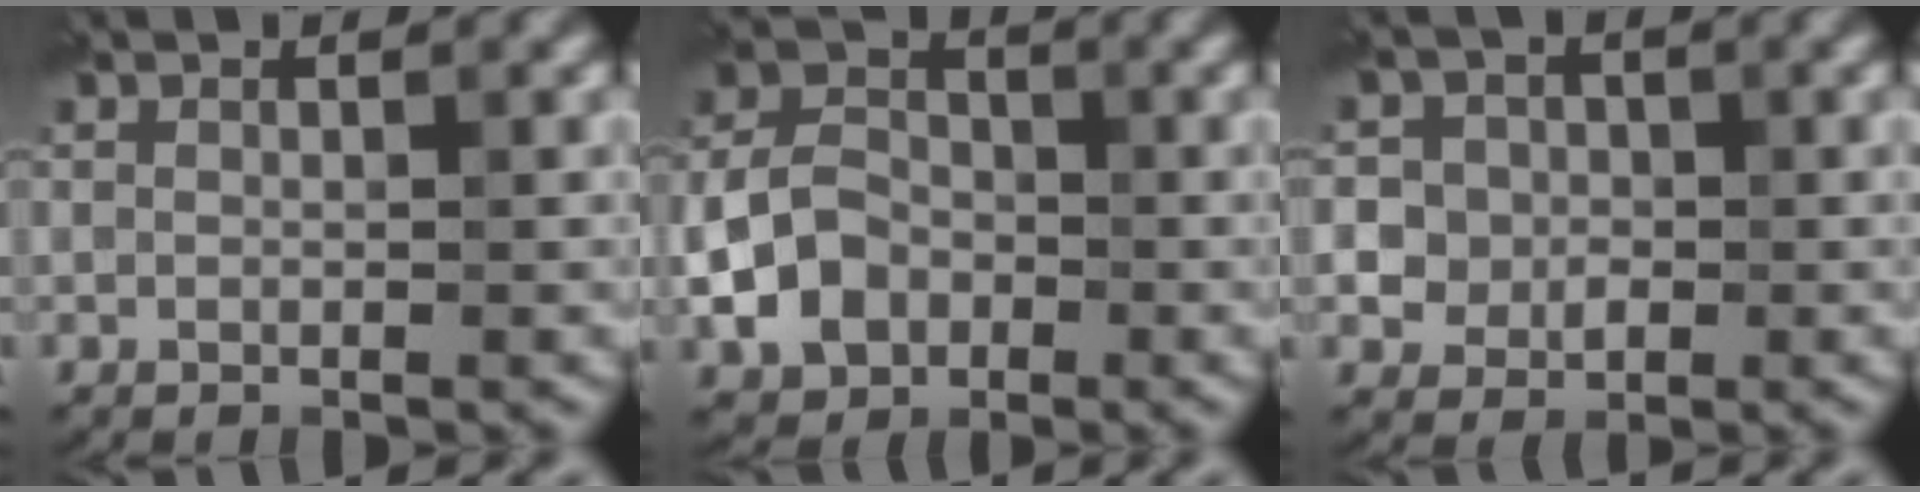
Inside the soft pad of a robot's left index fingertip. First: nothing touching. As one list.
[{"total": 5.3, "force": [-1.5, 4.2, 2.9], "torque": [-0.059, 0.003, -0.035]}, {"total": 6.0, "force": [0.5, 5.7, 2.0], "torque": [-0.029, 0.037, -0.012]}]